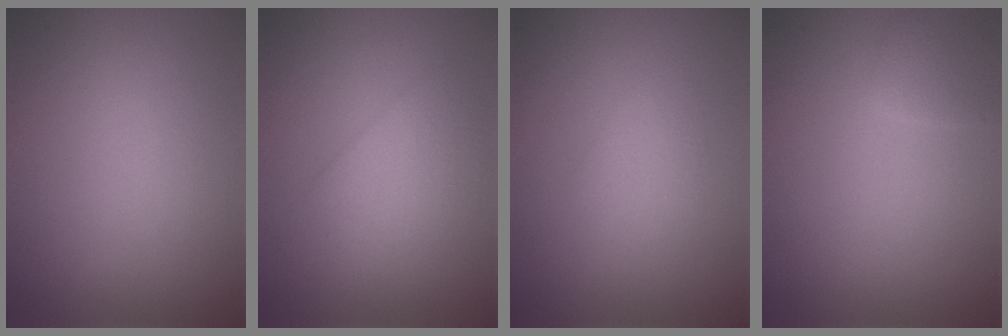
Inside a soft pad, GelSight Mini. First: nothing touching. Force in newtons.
{"total": 3.0, "press": 3.0, "slide": 0.1}
{"total": 1.4, "press": 1.4, "slide": 0.0}
{"total": 1.5, "press": 1.5, "slide": 0.0}